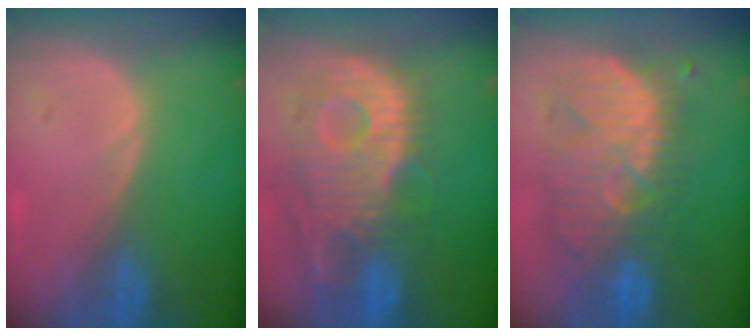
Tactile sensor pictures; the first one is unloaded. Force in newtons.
{"total": 12.2, "press": 10.8, "slide": 5.7}
{"total": 9.9, "press": 9.7, "slide": 2.0}